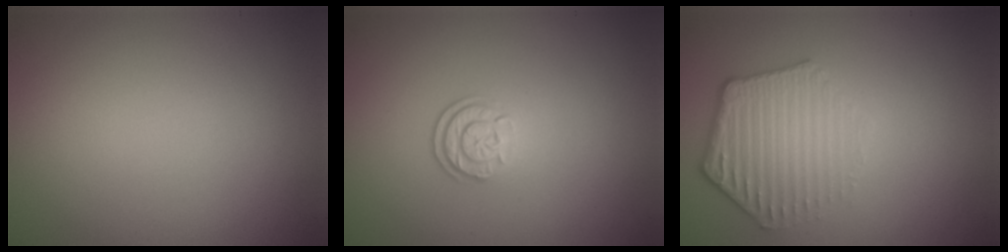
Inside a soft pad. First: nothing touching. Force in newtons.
{"total": 2.2, "press": 1.8, "slide": 1.3}
{"total": 4.3, "press": 3.5, "slide": 2.6}